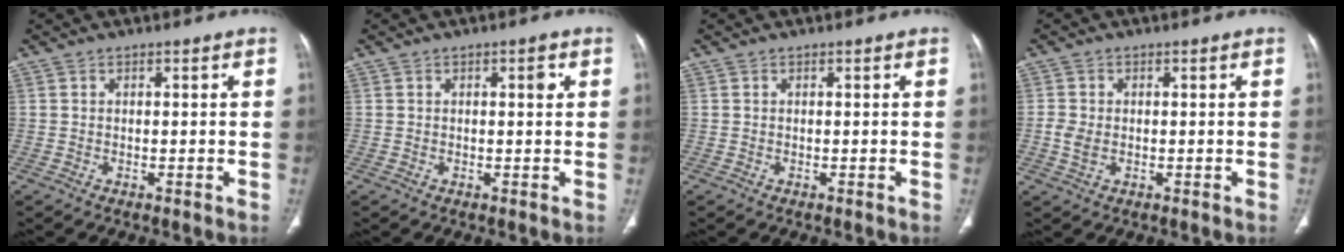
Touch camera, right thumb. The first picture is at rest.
{"total": 2.0, "force": [0.5, 0.8, 1.7], "torque": [-0.023, 0.001, 0.006]}
{"total": 0.0}
{"total": 3.1, "force": [-0.4, 2.1, 2.2], "torque": [-0.051, 0.004, -0.008]}